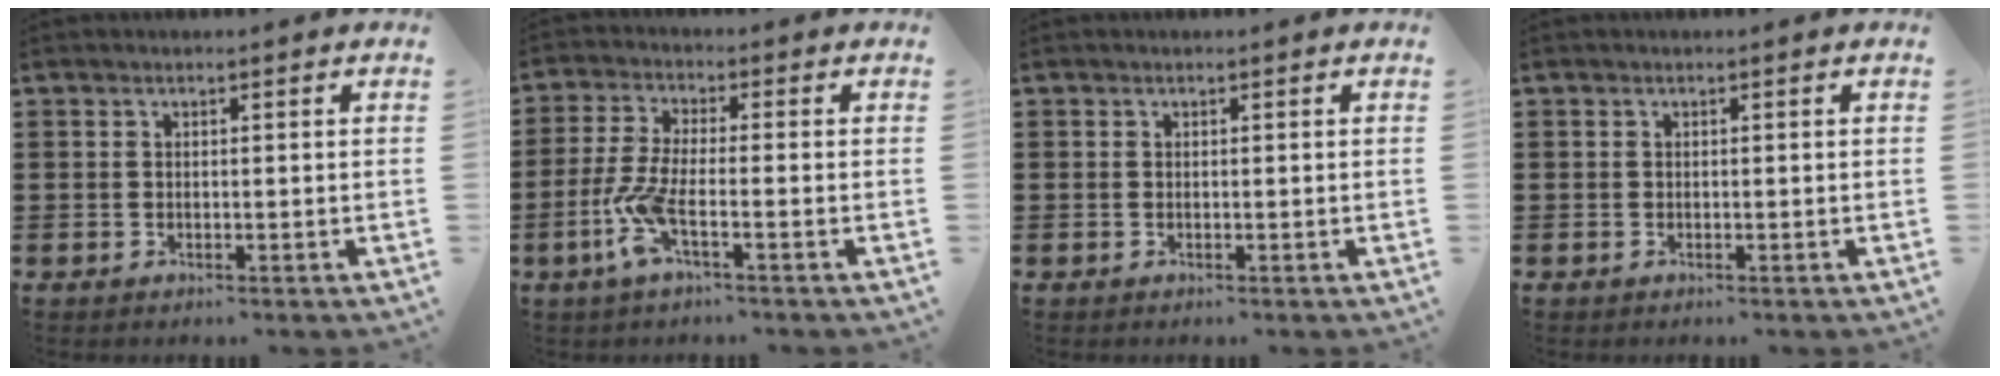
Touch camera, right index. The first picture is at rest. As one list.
[{"total": 6.1, "force": [-2.7, 1.2, 5.3], "torque": [-0.141, -0.019, -0.060]}, {"total": 0.0}, {"total": 0.0}]